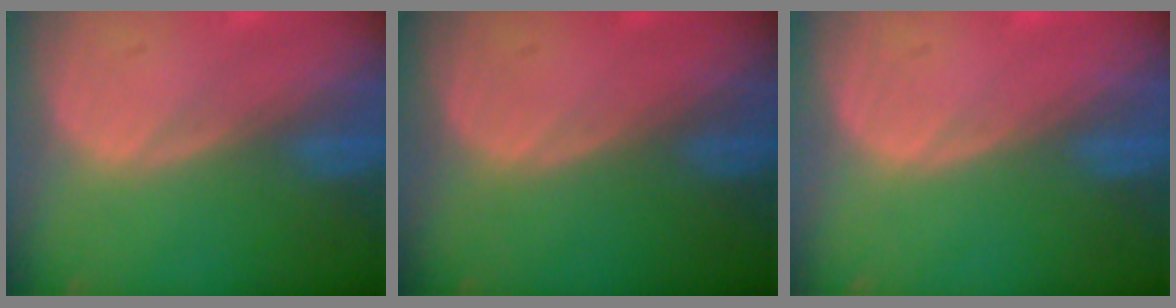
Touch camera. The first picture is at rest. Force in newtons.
{"total": 0.0}
{"total": 0.0}